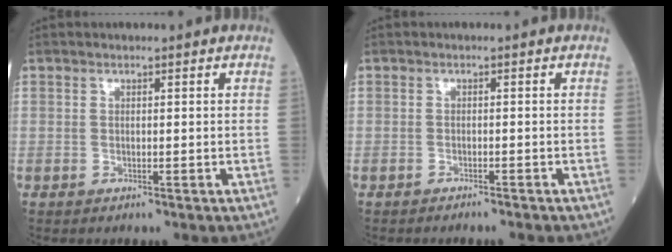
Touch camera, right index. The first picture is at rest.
{"total": 2.5, "force": [-2.3, 0.2, 0.9], "torque": [-0.015, -0.002, -0.028]}